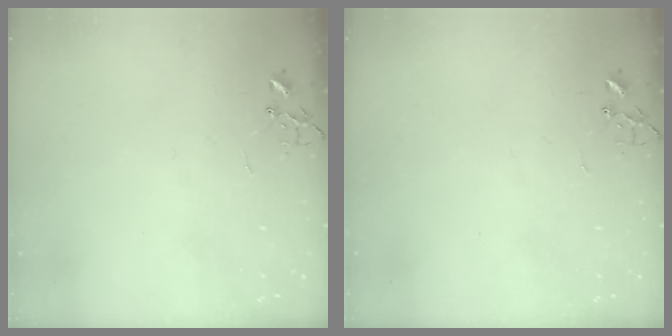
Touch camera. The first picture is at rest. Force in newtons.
{"total": 0.0}